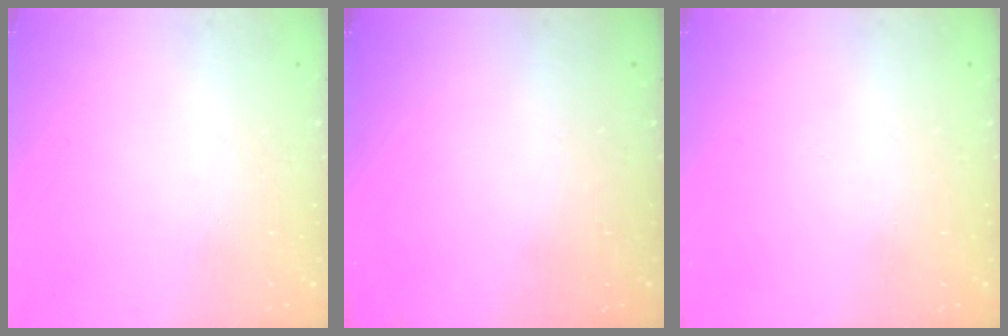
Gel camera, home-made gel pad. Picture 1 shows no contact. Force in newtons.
{"total": 0.0}
{"total": 0.0}